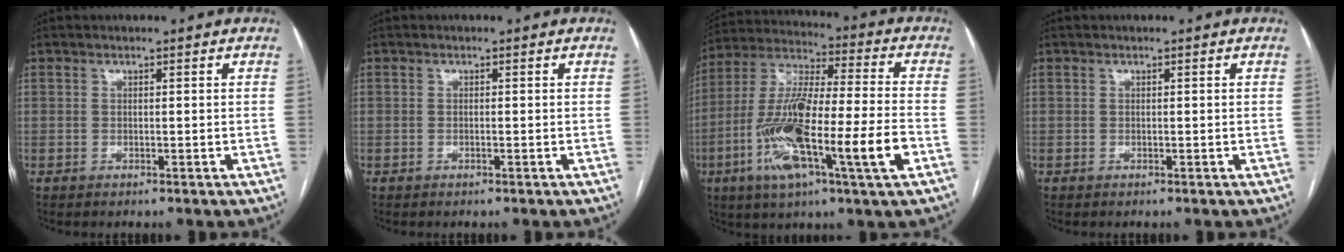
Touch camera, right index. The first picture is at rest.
{"total": 0.0}
{"total": 20.6, "force": [-6.8, 1.8, 19.3], "torque": [-0.361, -0.017, -0.122]}
{"total": 0.0}